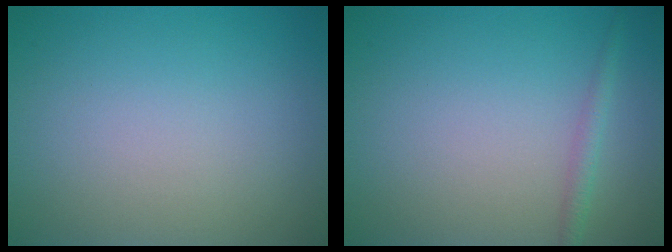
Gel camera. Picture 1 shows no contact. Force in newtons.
{"total": 1.3, "press": 1.3, "slide": 0.1}